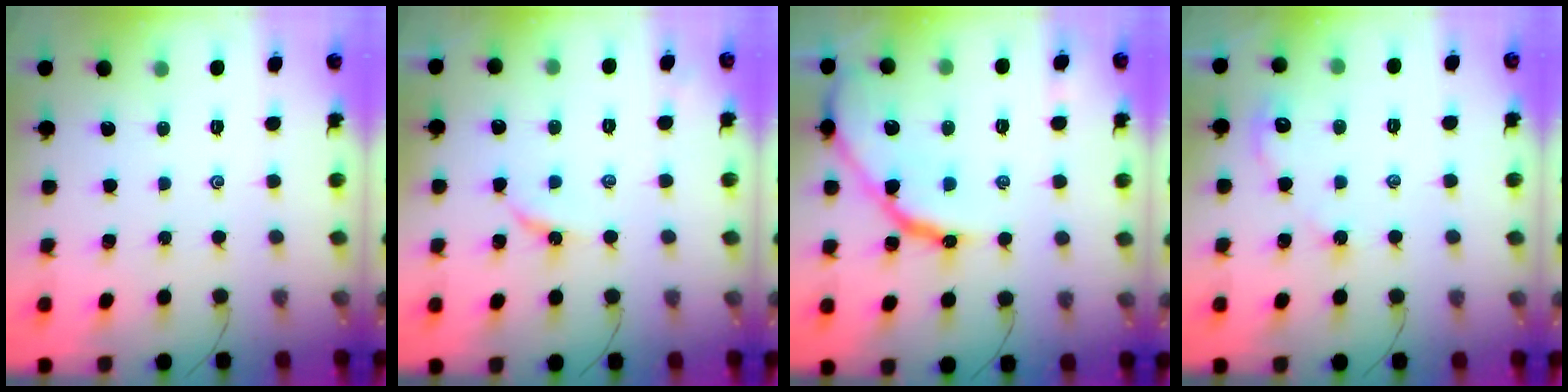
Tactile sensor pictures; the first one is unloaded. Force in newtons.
{"total": 2.7, "press": 2.7, "slide": 0.4}
{"total": 13.5, "press": 13.4, "slide": 1.2}
{"total": 2.5, "press": 2.5, "slide": 0.4}